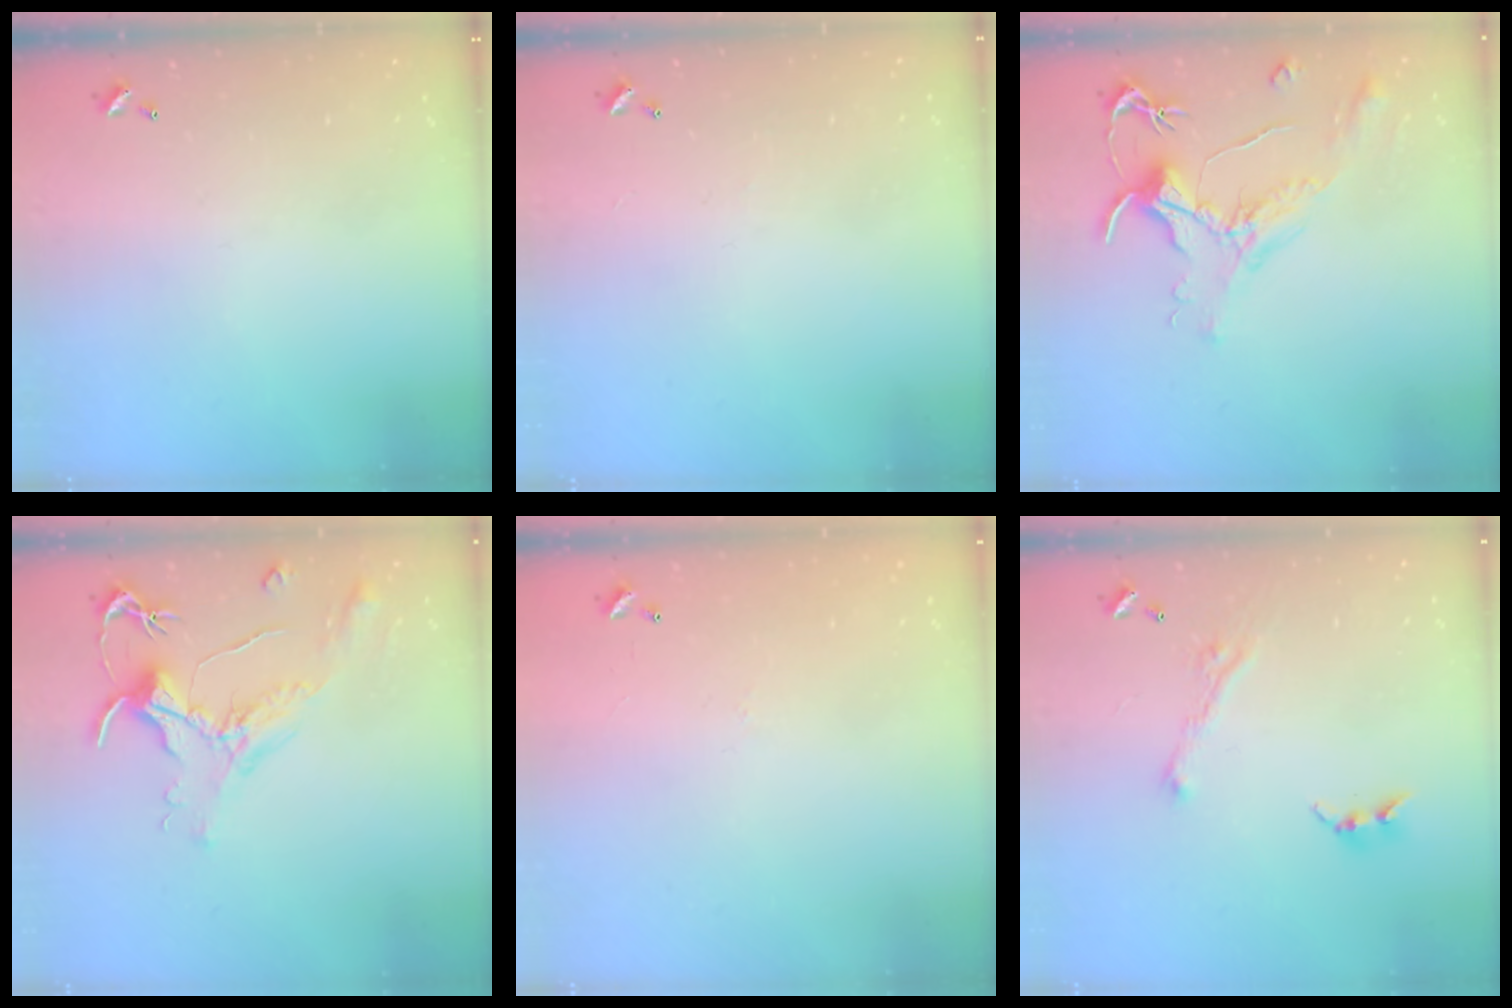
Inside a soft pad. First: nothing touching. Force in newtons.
{"total": 0.6, "press": 0.2, "slide": 0.6}
{"total": 1.6, "press": 1.5, "slide": 0.7}
{"total": 1.6, "press": 1.5, "slide": 0.7}
{"total": 7.7, "press": 7.7, "slide": 0.5}
{"total": 3.7, "press": 3.6, "slide": 0.7}